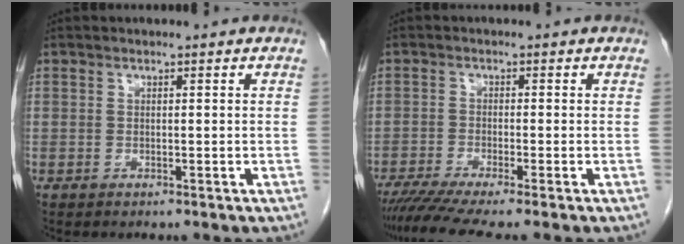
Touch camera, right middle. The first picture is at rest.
{"total": 7.1, "force": [-5.8, -0.7, 4.0], "torque": [-0.062, -0.017, -0.097]}